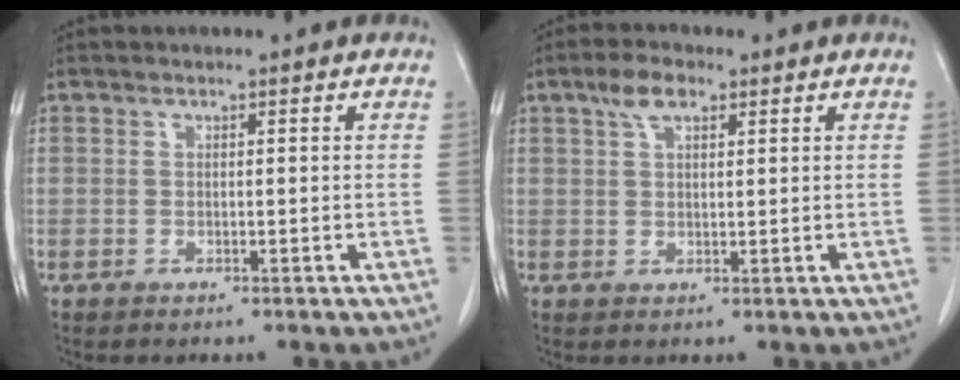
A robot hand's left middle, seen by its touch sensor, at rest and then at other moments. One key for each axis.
{"total": 3.2, "fx": 1.9, "fy": 1.4, "fz": 2.1, "tx": -0.046, "ty": 0.009, "tz": 0.039}